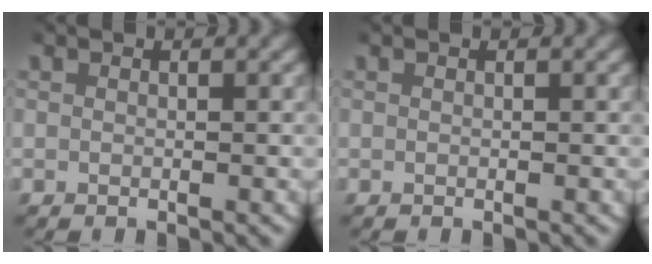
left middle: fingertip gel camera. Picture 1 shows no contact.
{"total": 0.0}